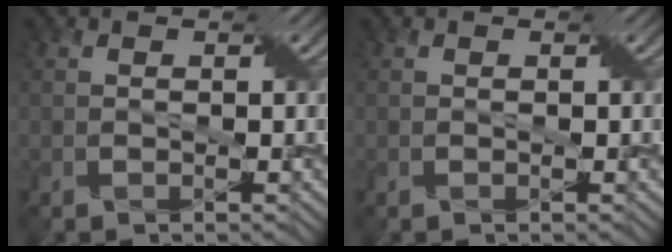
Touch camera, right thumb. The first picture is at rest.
{"total": 0.0}